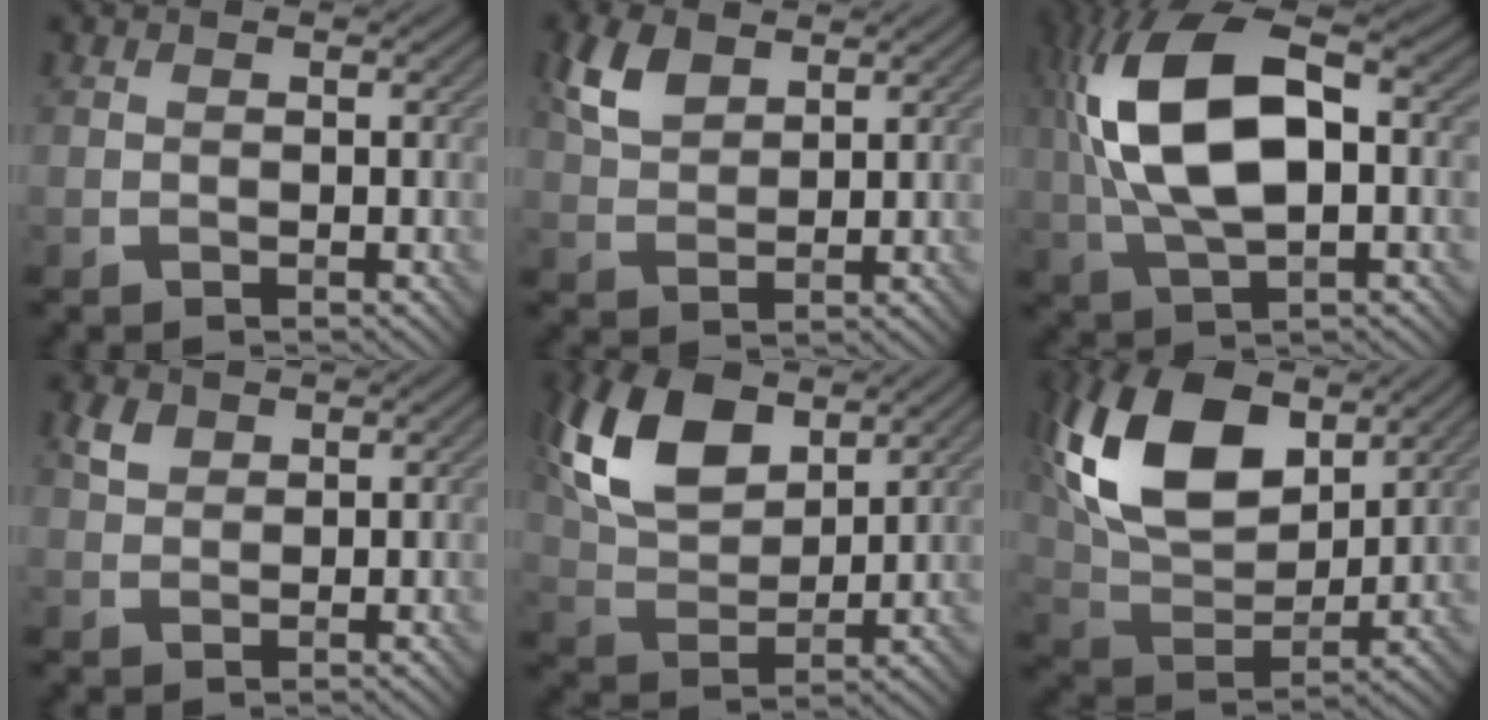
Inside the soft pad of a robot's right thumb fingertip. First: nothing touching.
{"total": 5.1, "force": [2.9, 2.7, 3.1], "torque": [-0.076, 0.004, 0.061]}
{"total": 15.4, "force": [2.1, 7.4, 13.3], "torque": [-0.288, 0.016, 0.032]}
{"total": 2.4, "force": [1.4, 1.5, 1.2], "torque": [-0.029, 0.003, 0.028]}
{"total": 12.4, "force": [6.0, 6.8, 8.5], "torque": [-0.205, 0.023, 0.117]}
{"total": 16.8, "force": [7.3, 9.3, 11.9], "torque": [-0.265, 0.022, 0.124]}